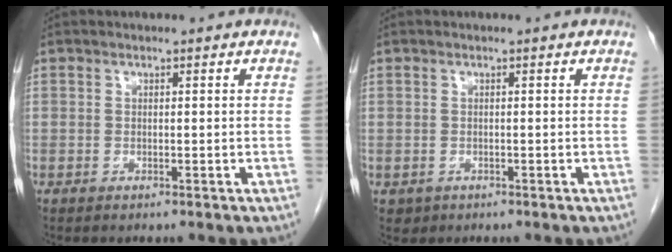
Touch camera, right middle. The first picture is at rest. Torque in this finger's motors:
{"motor_torque": [0.09, -0.08, -0.03, 0.00]}